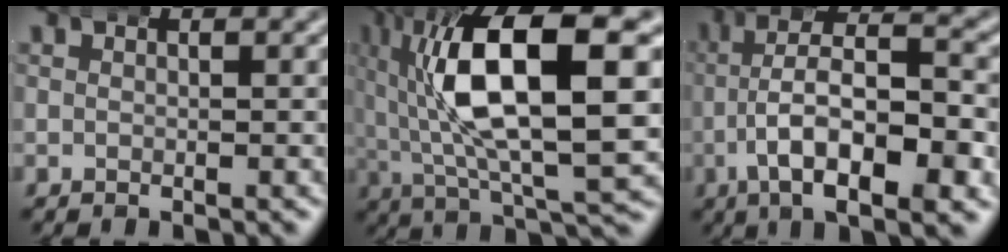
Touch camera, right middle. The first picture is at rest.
{"total": 14.8, "force": [2.6, 6.2, 13.2], "torque": [-0.228, 0.004, 0.043]}
{"total": 8.8, "force": [-1.3, 3.6, 7.9], "torque": [-0.130, -0.018, -0.015]}